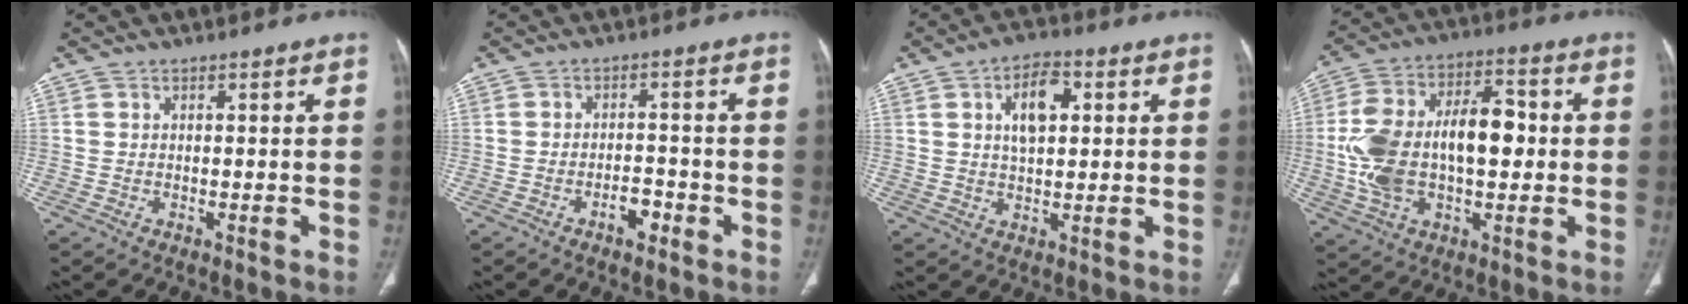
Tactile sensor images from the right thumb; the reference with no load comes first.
{"total": 3.5, "force": [-2.1, 1.7, 2.3], "torque": [-0.026, 0.018, -0.033]}
{"total": 8.2, "force": [2.4, 4.3, 6.6], "torque": [-0.096, 0.002, 0.038]}
{"total": 19.4, "force": [-0.4, 10.9, 16.1], "torque": [-0.297, 0.035, -0.003]}